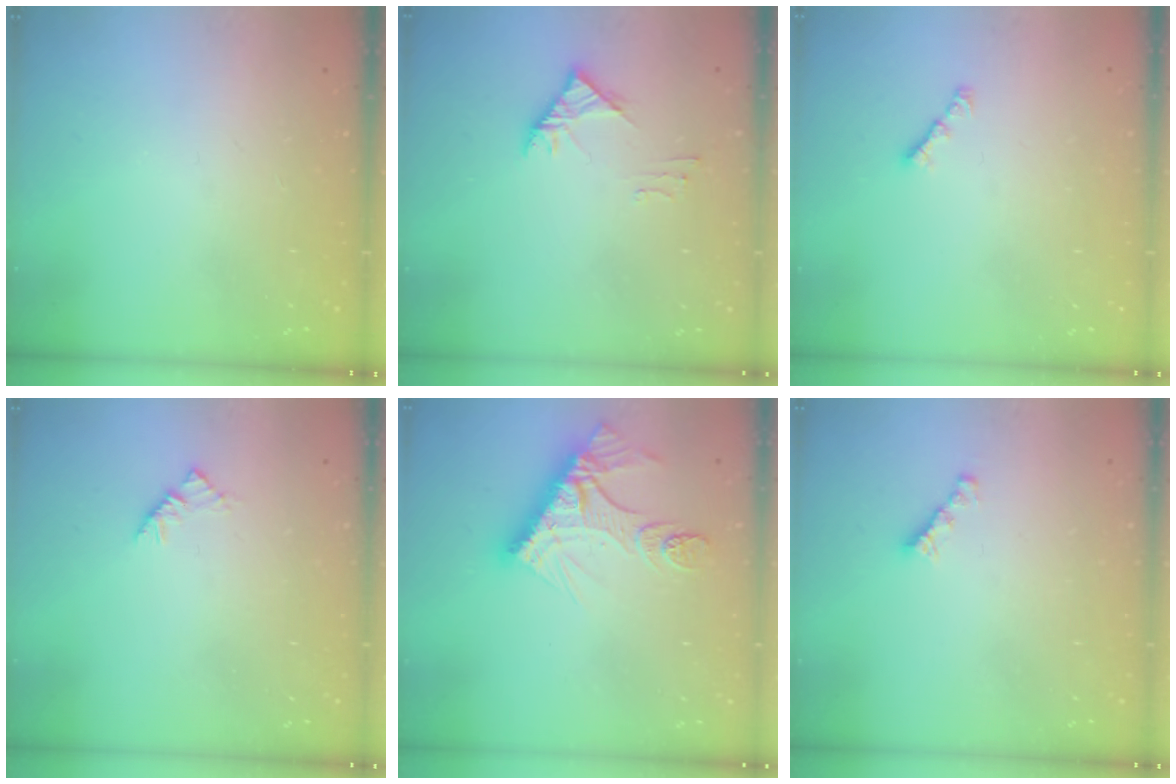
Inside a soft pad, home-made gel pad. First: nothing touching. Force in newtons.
{"total": 3.3, "press": 3.2, "slide": 0.8}
{"total": 1.9, "press": 1.8, "slide": 0.6}
{"total": 2.9, "press": 2.8, "slide": 0.7}
{"total": 14.0, "press": 14.0, "slide": 1.2}
{"total": 3.0, "press": 3.0, "slide": 0.1}